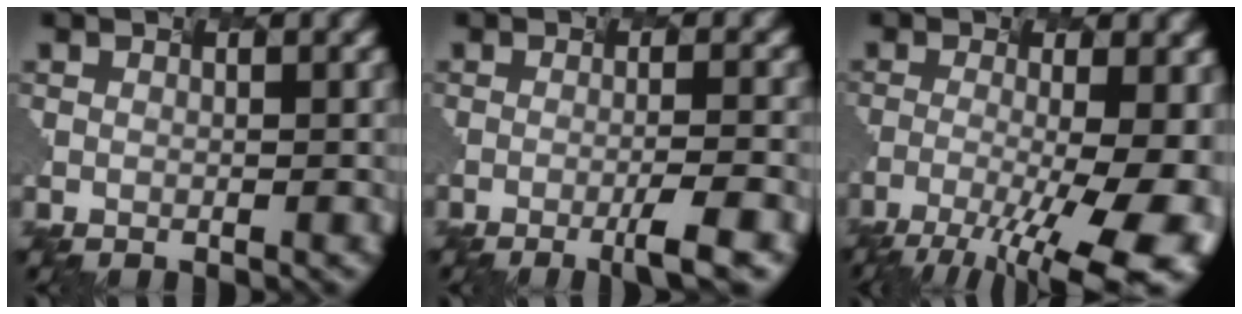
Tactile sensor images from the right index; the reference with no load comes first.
{"total": 3.7, "force": [-1.7, 0.4, 3.3], "torque": [-0.046, -0.004, -0.024]}
{"total": 11.3, "force": [-4.5, 3.3, 9.8], "torque": [-0.144, -0.017, -0.056]}